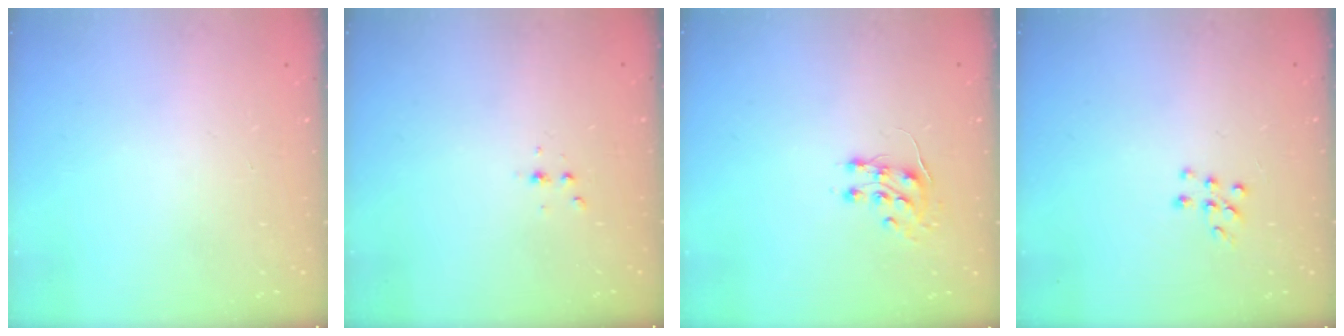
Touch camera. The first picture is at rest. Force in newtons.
{"total": 2.3, "press": 2.3, "slide": 0.3}
{"total": 7.4, "press": 7.4, "slide": 0.7}
{"total": 5.6, "press": 5.6, "slide": 0.8}